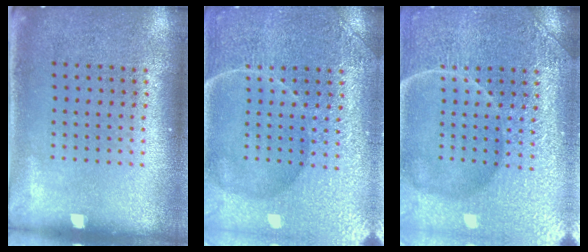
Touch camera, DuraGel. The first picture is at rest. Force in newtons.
{"total": 4.4, "press": 4.4, "slide": 0.4}
{"total": 7.5, "press": 7.4, "slide": 1.0}